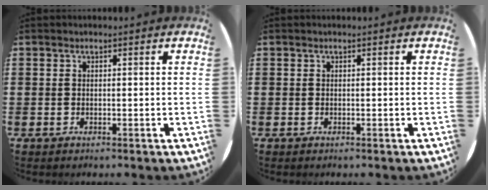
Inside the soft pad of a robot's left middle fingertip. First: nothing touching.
{"total": 0.0}